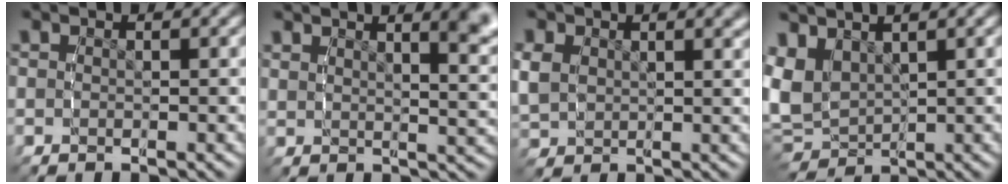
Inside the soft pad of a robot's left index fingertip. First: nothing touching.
{"total": 5.9, "force": [3.8, 1.4, 4.3], "torque": [-0.037, 0.004, 0.062]}
{"total": 3.9, "force": [1.4, 3.0, 2.0], "torque": [-0.047, -0.006, 0.036]}
{"total": 6.8, "force": [0.9, 5.9, 3.4], "torque": [-0.112, -0.034, 0.031]}